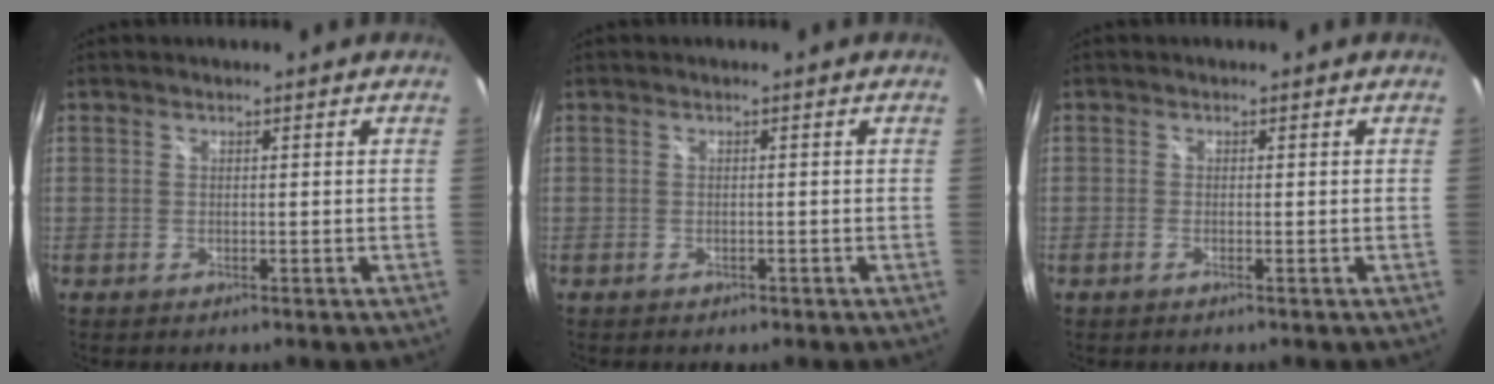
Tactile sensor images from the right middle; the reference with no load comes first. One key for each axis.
{"total": 1.3, "fx": -0.9, "fy": 0.8, "fz": 0.5, "tx": -0.009, "ty": -0.002, "tz": -0.012}
{"total": 0.5, "fx": -0.4, "fy": 0.0, "fz": 0.3, "tx": -0.007, "ty": -0.001, "tz": -0.010}